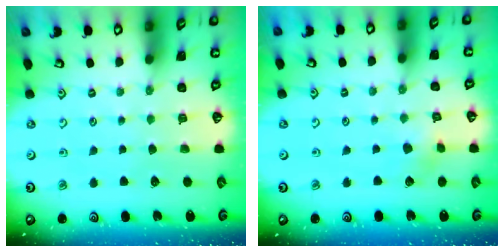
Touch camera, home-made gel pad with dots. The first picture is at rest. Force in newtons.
{"total": 3.7, "press": 3.6, "slide": 0.6}